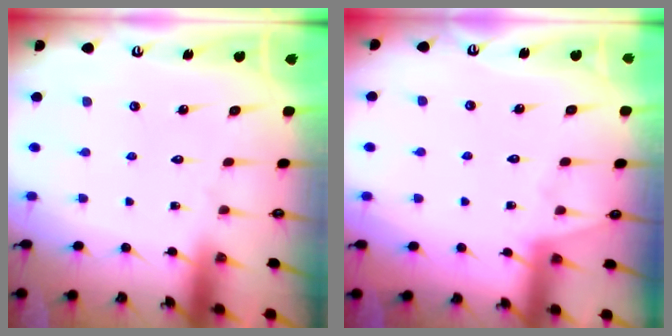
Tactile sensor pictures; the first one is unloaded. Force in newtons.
{"total": 3.7, "press": 3.7, "slide": 0.4}